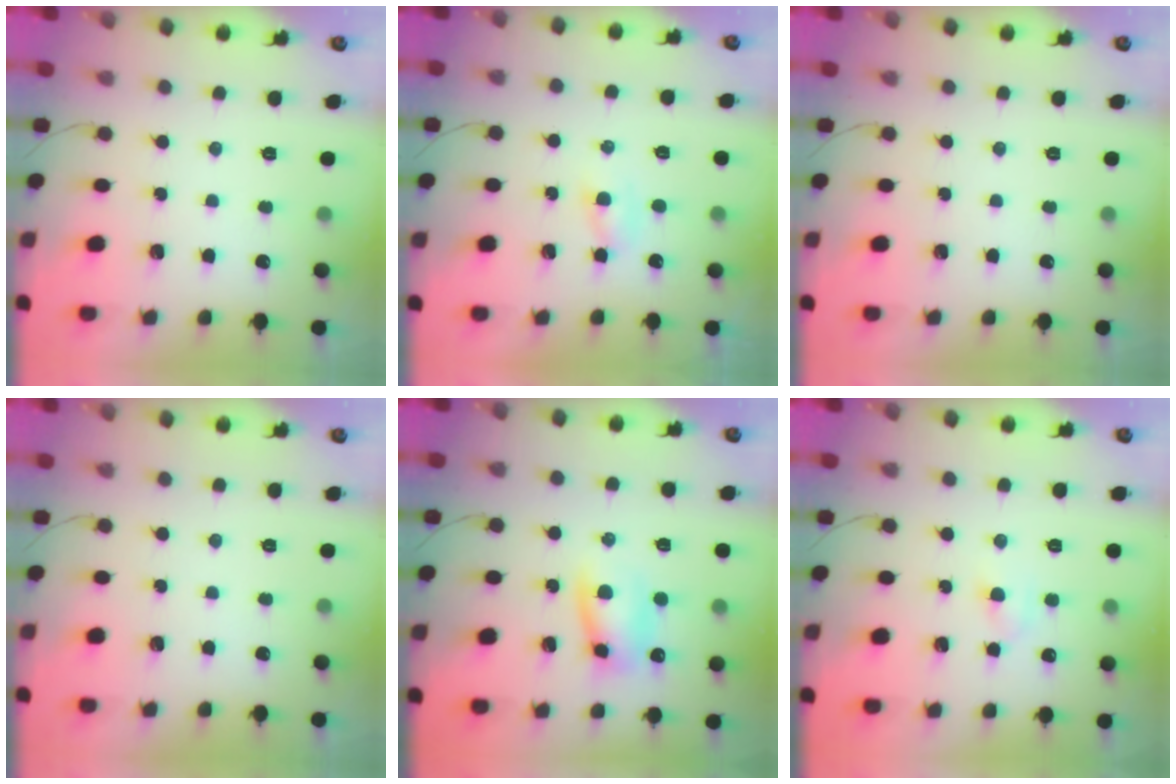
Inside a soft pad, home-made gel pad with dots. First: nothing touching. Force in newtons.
{"total": 1.6, "press": 1.4, "slide": 0.7}
{"total": 0.0}
{"total": 0.0}
{"total": 9.5, "press": 9.4, "slide": 1.6}
{"total": 3.8, "press": 3.6, "slide": 1.2}